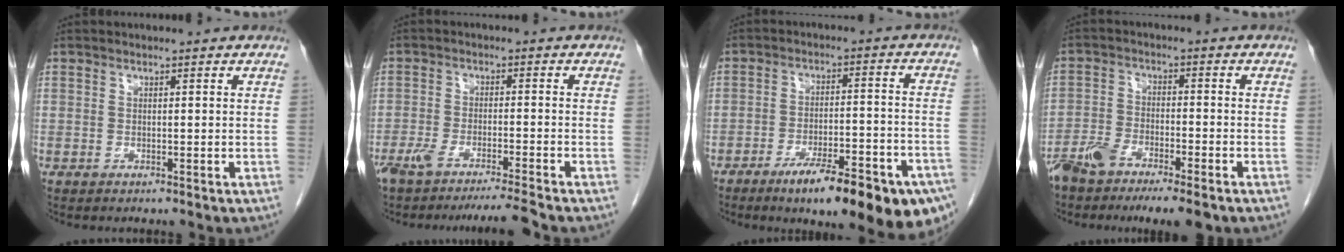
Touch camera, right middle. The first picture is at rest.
{"total": 7.9, "force": [-6.9, -1.2, 3.6], "torque": [-0.049, -0.012, -0.112]}
{"total": 18.9, "force": [-12.5, 3.5, 13.8], "torque": [-0.121, 0.014, -0.181]}
{"total": 10.1, "force": [-7.3, 2.5, 6.6], "torque": [-0.116, -0.008, -0.122]}